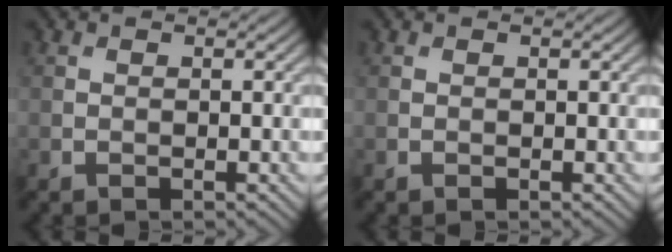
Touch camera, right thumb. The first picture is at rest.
{"total": 0.0}